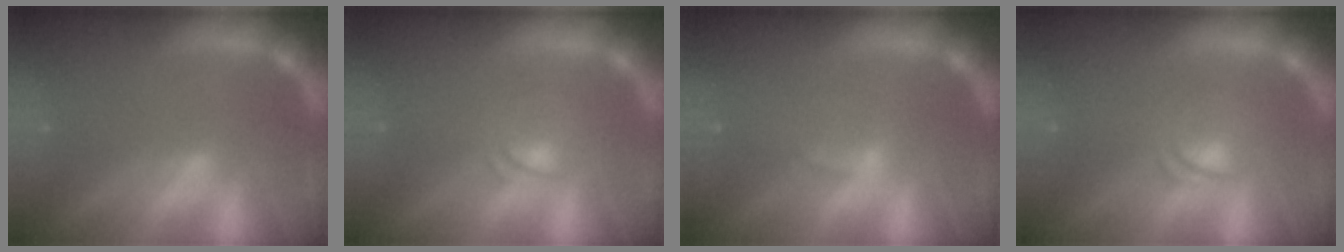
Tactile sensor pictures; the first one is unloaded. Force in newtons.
{"total": 2.4}
{"total": 1.9}
{"total": 3.0}